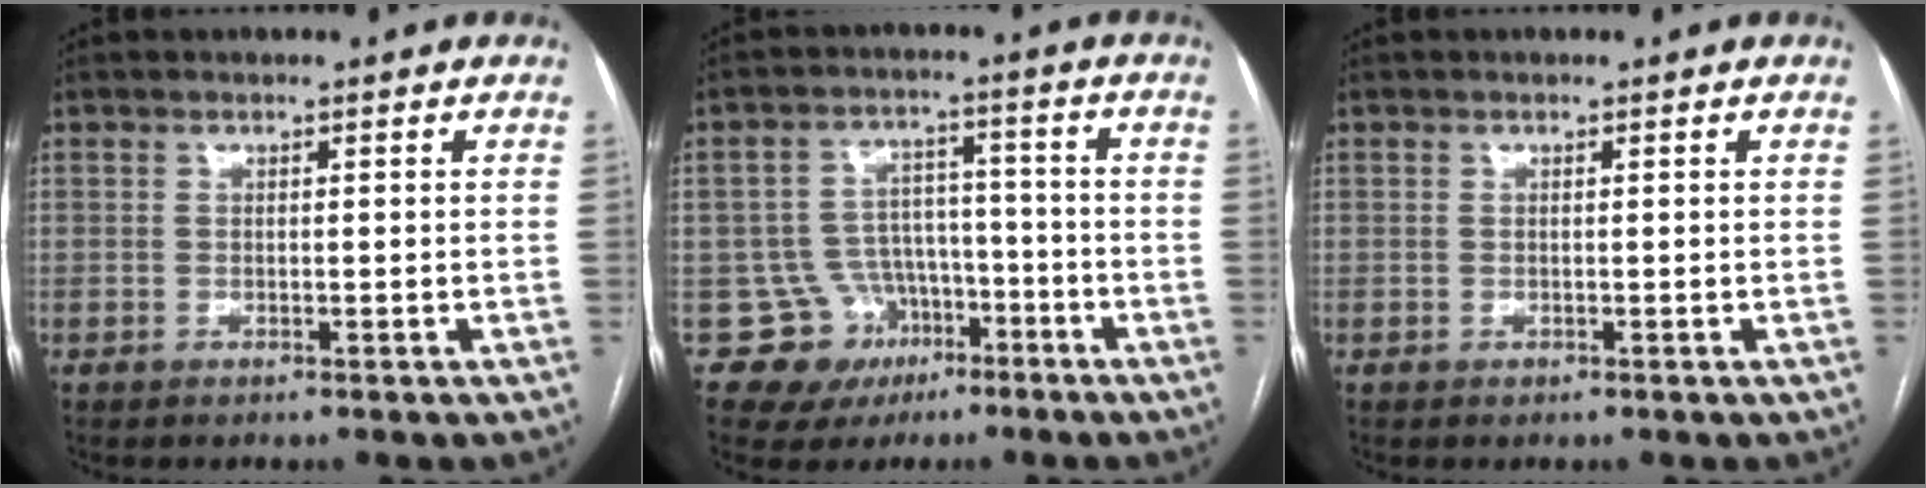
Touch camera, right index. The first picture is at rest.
{"total": 9.5, "force": [-4.3, 8.4, 0.8], "torque": [-0.008, 0.038, -0.052]}
{"total": 0.0}